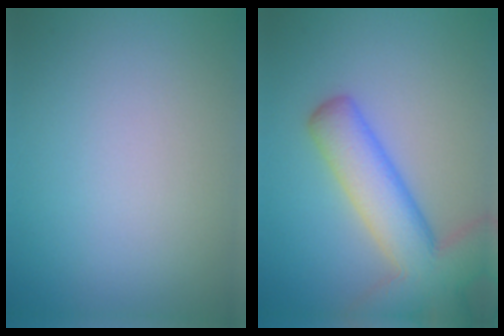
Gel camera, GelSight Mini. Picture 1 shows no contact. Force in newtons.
{"total": 8.5, "press": 8.5, "slide": 0.5}